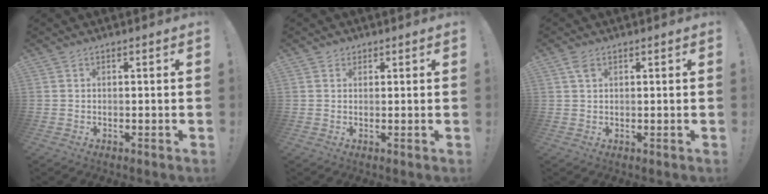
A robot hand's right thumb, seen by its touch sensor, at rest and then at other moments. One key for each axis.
{"total": 1.6, "fx": 0.9, "fy": 1.2, "fz": 0.2, "tx": 0.003, "ty": -0.002, "tz": 0.015}
{"total": 2.7, "fx": 1.4, "fy": 1.5, "fz": 1.8, "tx": -0.035, "ty": 0.001, "tz": 0.026}